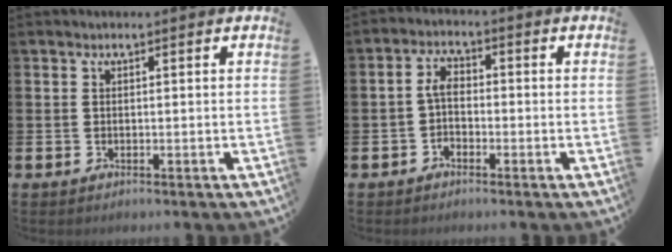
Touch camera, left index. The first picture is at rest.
{"total": 3.1, "force": [-0.8, 1.8, 2.4], "torque": [-0.041, 0.008, -0.019]}